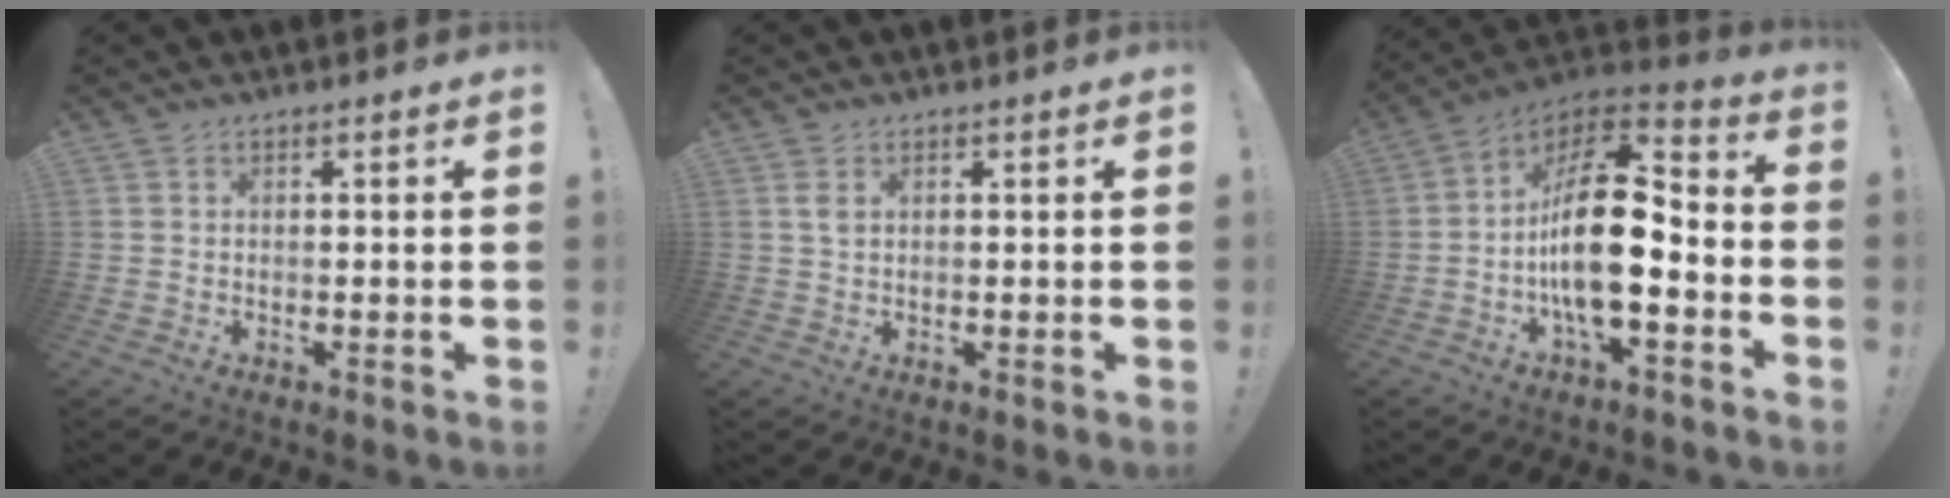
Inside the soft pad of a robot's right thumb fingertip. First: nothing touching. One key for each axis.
{"total": 1.7, "fx": 0.8, "fy": 0.9, "fz": 1.2, "tx": -0.024, "ty": 0.004, "tz": 0.012}
{"total": 20.6, "fx": -2.7, "fy": 8.9, "fz": 18.4, "tx": -0.326, "ty": 0.020, "tz": -0.042}